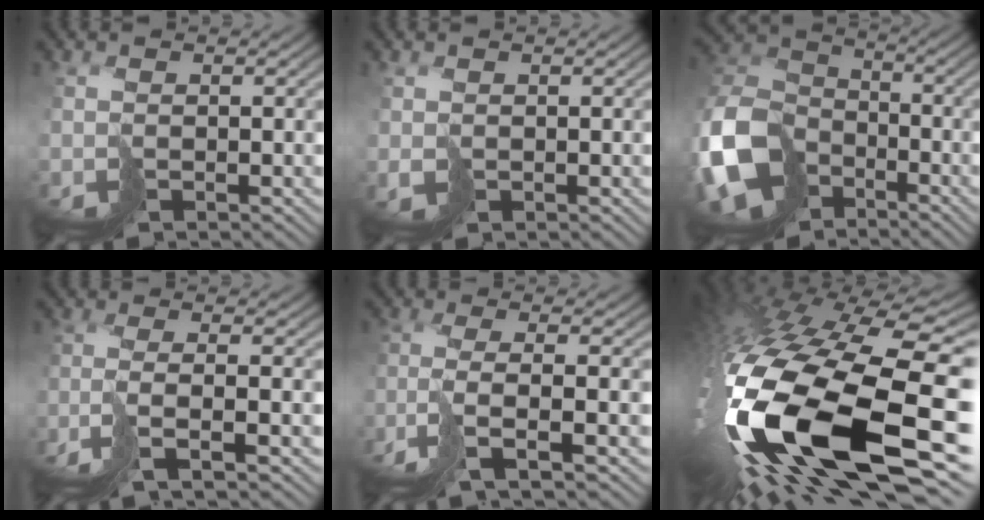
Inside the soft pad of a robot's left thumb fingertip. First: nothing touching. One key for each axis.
{"total": 0.7, "fx": 0.3, "fy": 0.7, "fz": -0.1, "tx": -0.003, "ty": -0.006, "tz": 0.012}
{"total": 14.5, "fx": -6.1, "fy": 10.4, "fz": 8.1, "tx": -0.232, "ty": -0.035, "tz": -0.129}
{"total": 6.1, "fx": -2.9, "fy": 1.5, "fz": 5.2, "tx": -0.091, "ty": 0.000, "tz": -0.069}
{"total": 7.8, "fx": -3.8, "fy": 2.1, "fz": 6.5, "tx": -0.124, "ty": -0.004, "tz": -0.083}
{"total": 20.9, "fx": -5.1, "fy": 10.2, "fz": 17.5, "tx": -0.400, "ty": -0.073, "tz": -0.068}